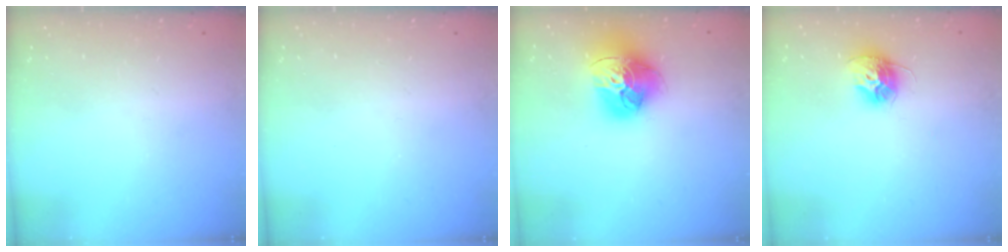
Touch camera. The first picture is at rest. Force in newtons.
{"total": 0.0}
{"total": 18.0, "press": 17.9, "slide": 1.9}
{"total": 10.5, "press": 10.4, "slide": 0.9}